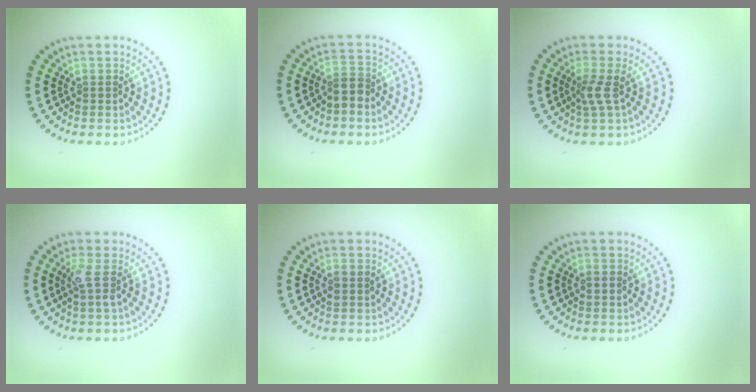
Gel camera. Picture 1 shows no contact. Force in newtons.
{"total": 2.1, "press": 1.7, "slide": 1.2}
{"total": 1.9, "press": 1.4, "slide": 1.3}
{"total": 1.8, "press": 1.4, "slide": 1.1}
{"total": 1.1, "press": 1.1, "slide": 0.1}
{"total": 1.0, "press": 1.0, "slide": 0.1}